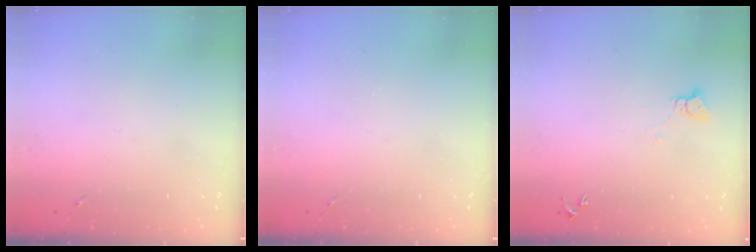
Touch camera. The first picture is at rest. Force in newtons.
{"total": 0.0}
{"total": 2.2, "press": 2.2, "slide": 0.2}